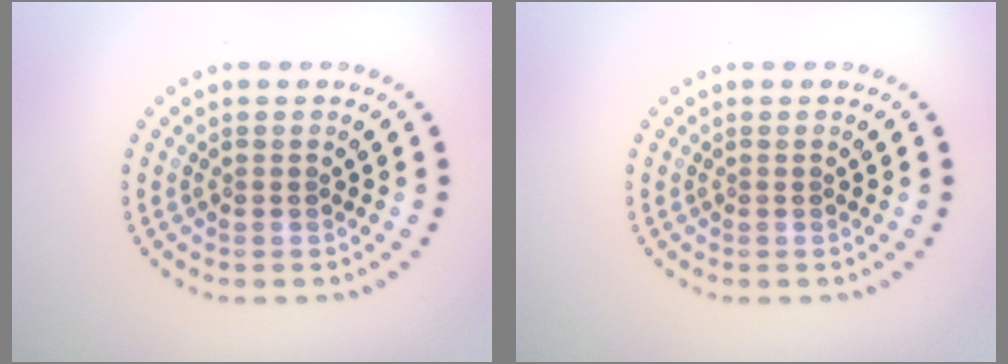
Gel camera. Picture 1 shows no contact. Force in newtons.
{"total": 0.0}